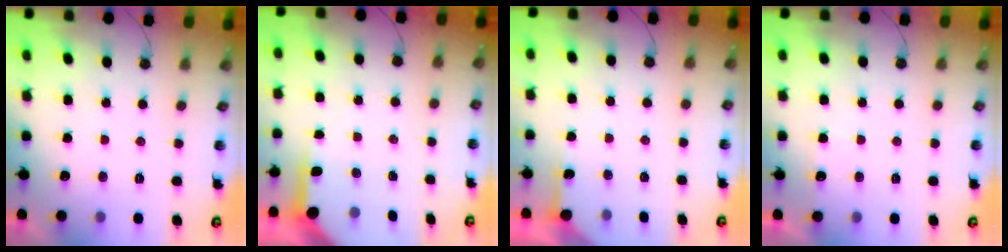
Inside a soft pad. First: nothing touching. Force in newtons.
{"total": 5.0, "press": 4.9, "slide": 0.6}
{"total": 2.3, "press": 2.2, "slide": 0.3}
{"total": 4.4, "press": 4.4, "slide": 0.6}